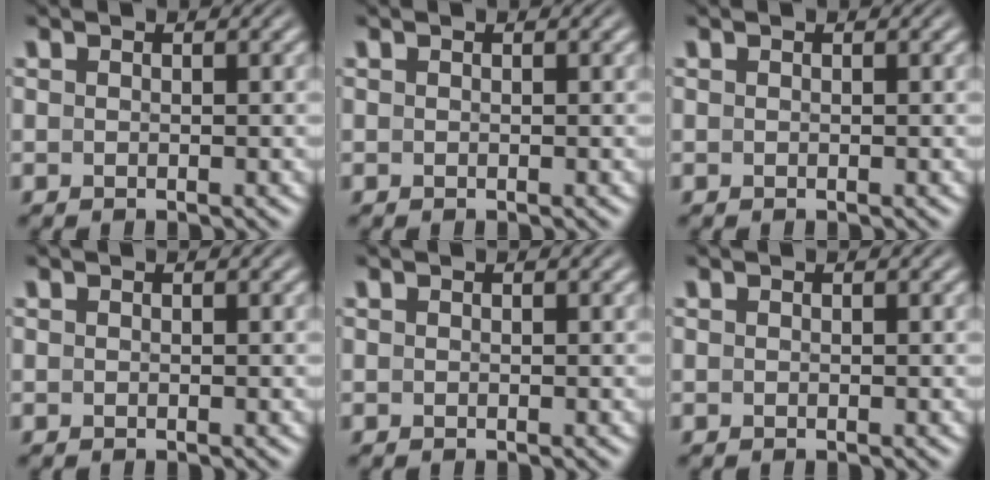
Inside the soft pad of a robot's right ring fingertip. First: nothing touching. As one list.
[{"total": 0.0}, {"total": 0.0}, {"total": 0.0}, {"total": 0.0}, {"total": 0.0}]